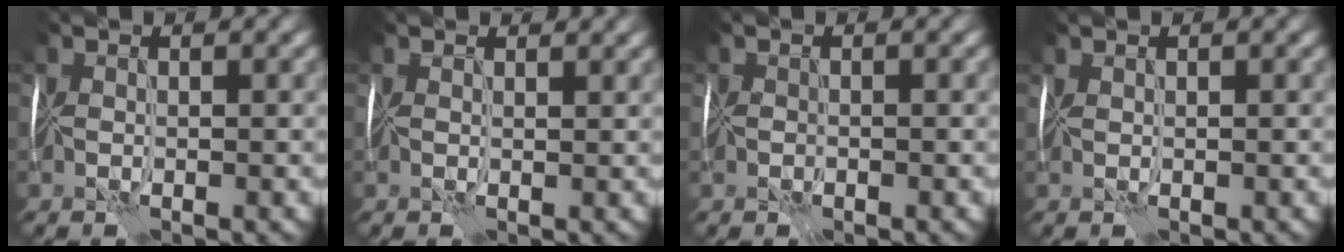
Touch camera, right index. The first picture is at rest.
{"total": 2.1, "force": [1.8, 0.8, 0.6], "torque": [-0.001, 0.017, 0.011]}
{"total": 1.6, "force": [-0.3, -0.3, -1.6], "torque": [0.014, 0.013, 0.002]}
{"total": 0.8, "force": [0.7, 0.3, 0.1], "torque": [0.003, 0.007, 0.010]}